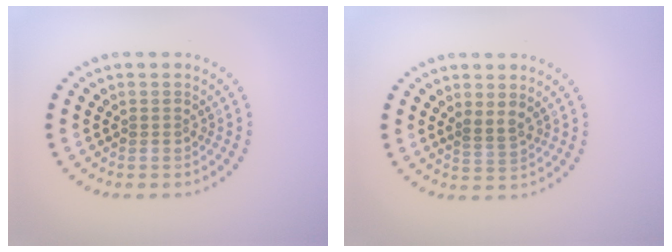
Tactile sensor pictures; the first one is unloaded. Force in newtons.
{"total": 1.3, "press": 1.0, "slide": 0.8}